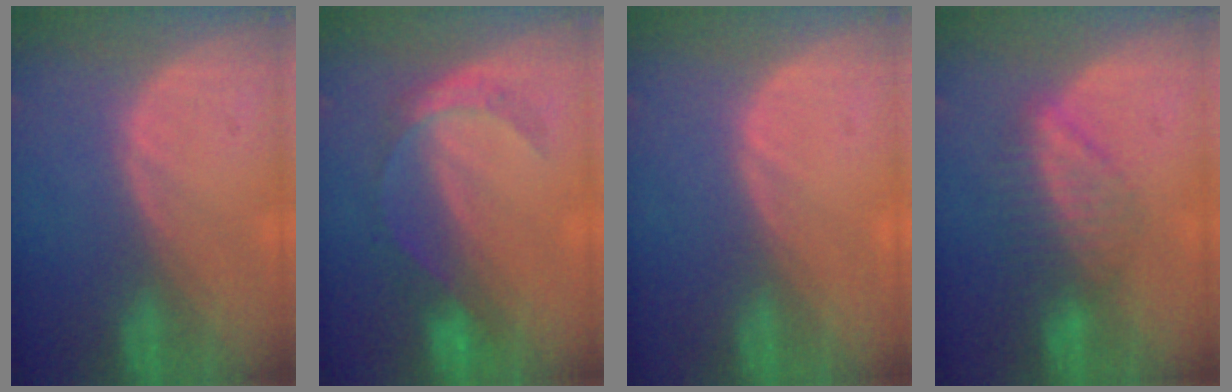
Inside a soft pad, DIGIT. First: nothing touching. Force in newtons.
{"total": 5.0, "press": 4.8, "slide": 1.2}
{"total": 0.5, "press": 0.1, "slide": 0.5}
{"total": 6.8, "press": 5.8, "slide": 3.5}